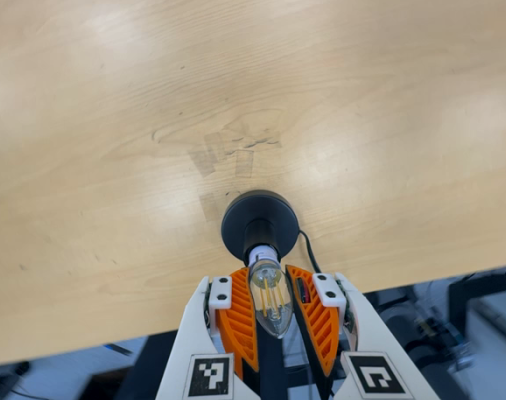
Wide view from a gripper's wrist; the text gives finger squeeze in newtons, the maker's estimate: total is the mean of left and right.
{"total": 14.6, "left": 14.9, "right": 14.2}